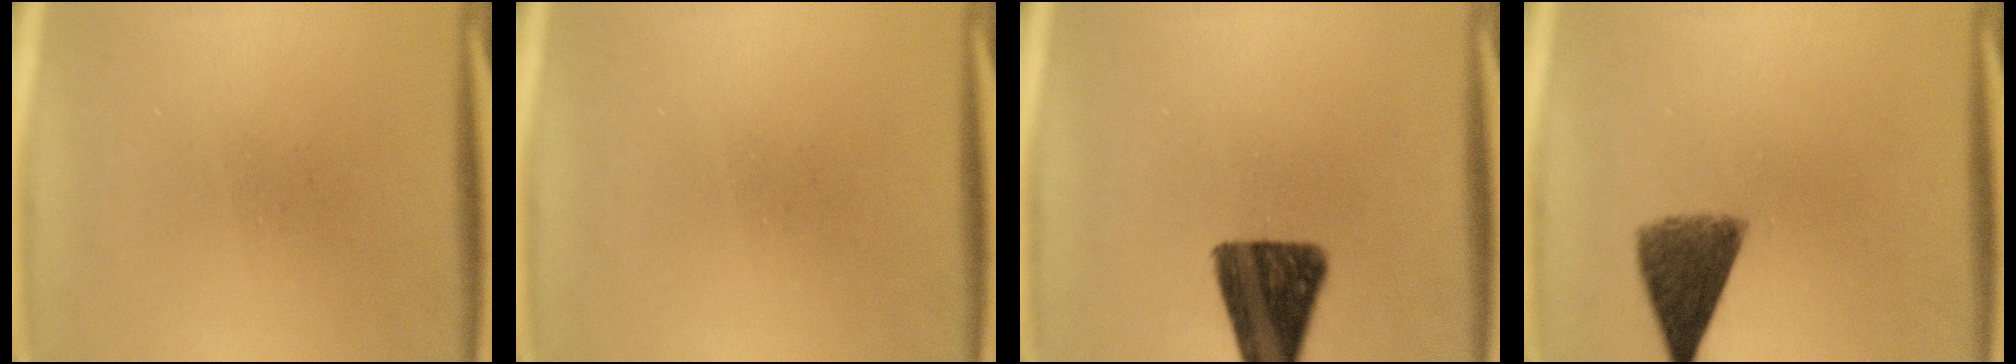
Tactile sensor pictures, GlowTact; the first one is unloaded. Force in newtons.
{"total": 0.0}
{"total": 13.2}
{"total": 7.5}